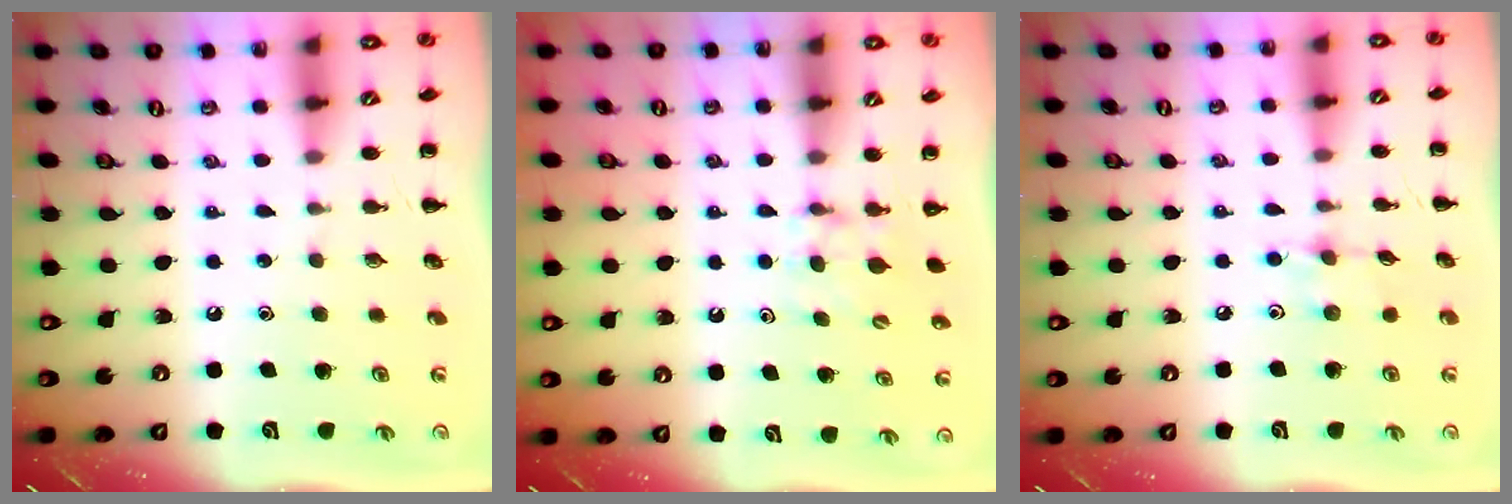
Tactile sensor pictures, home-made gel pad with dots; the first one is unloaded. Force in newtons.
{"total": 5.1, "press": 4.8, "slide": 1.6}
{"total": 5.1, "press": 5.0, "slide": 1.0}